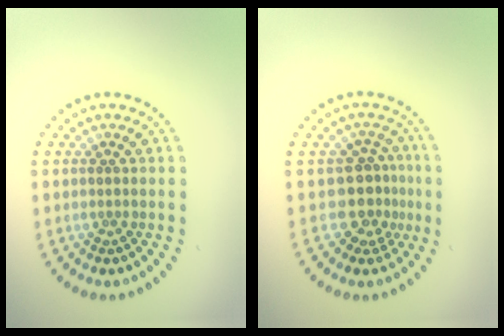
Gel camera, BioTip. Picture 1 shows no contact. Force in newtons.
{"total": 3.2, "press": 2.5, "slide": 2.0}